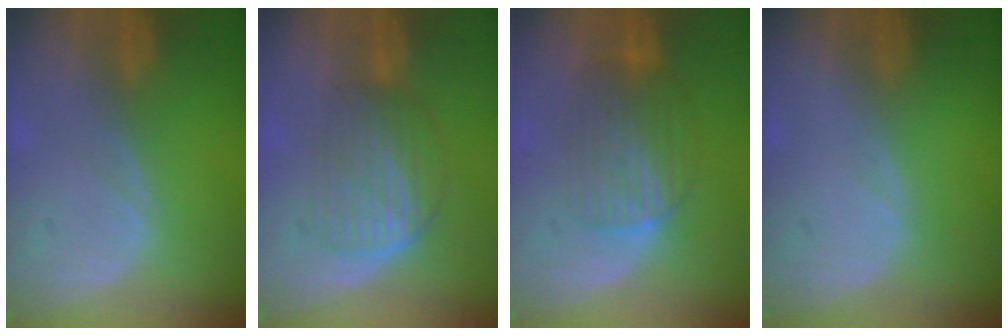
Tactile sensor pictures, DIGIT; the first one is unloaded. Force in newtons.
{"total": 6.9, "press": 6.0, "slide": 3.5}
{"total": 6.4, "press": 6.3, "slide": 1.1}
{"total": 0.0}